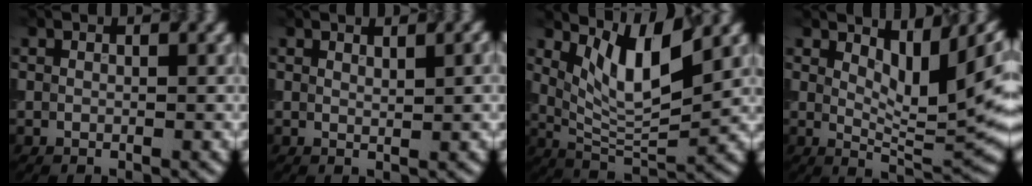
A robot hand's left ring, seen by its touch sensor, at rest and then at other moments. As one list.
[{"total": 1.9, "force": [1.0, 0.4, 1.5], "torque": [-0.014, 0.005, 0.015]}, {"total": 5.9, "force": [2.8, 1.8, 4.9], "torque": [-0.091, -0.012, 0.055]}, {"total": 7.1, "force": [2.7, 2.0, 6.3], "torque": [-0.098, -0.010, 0.046]}]